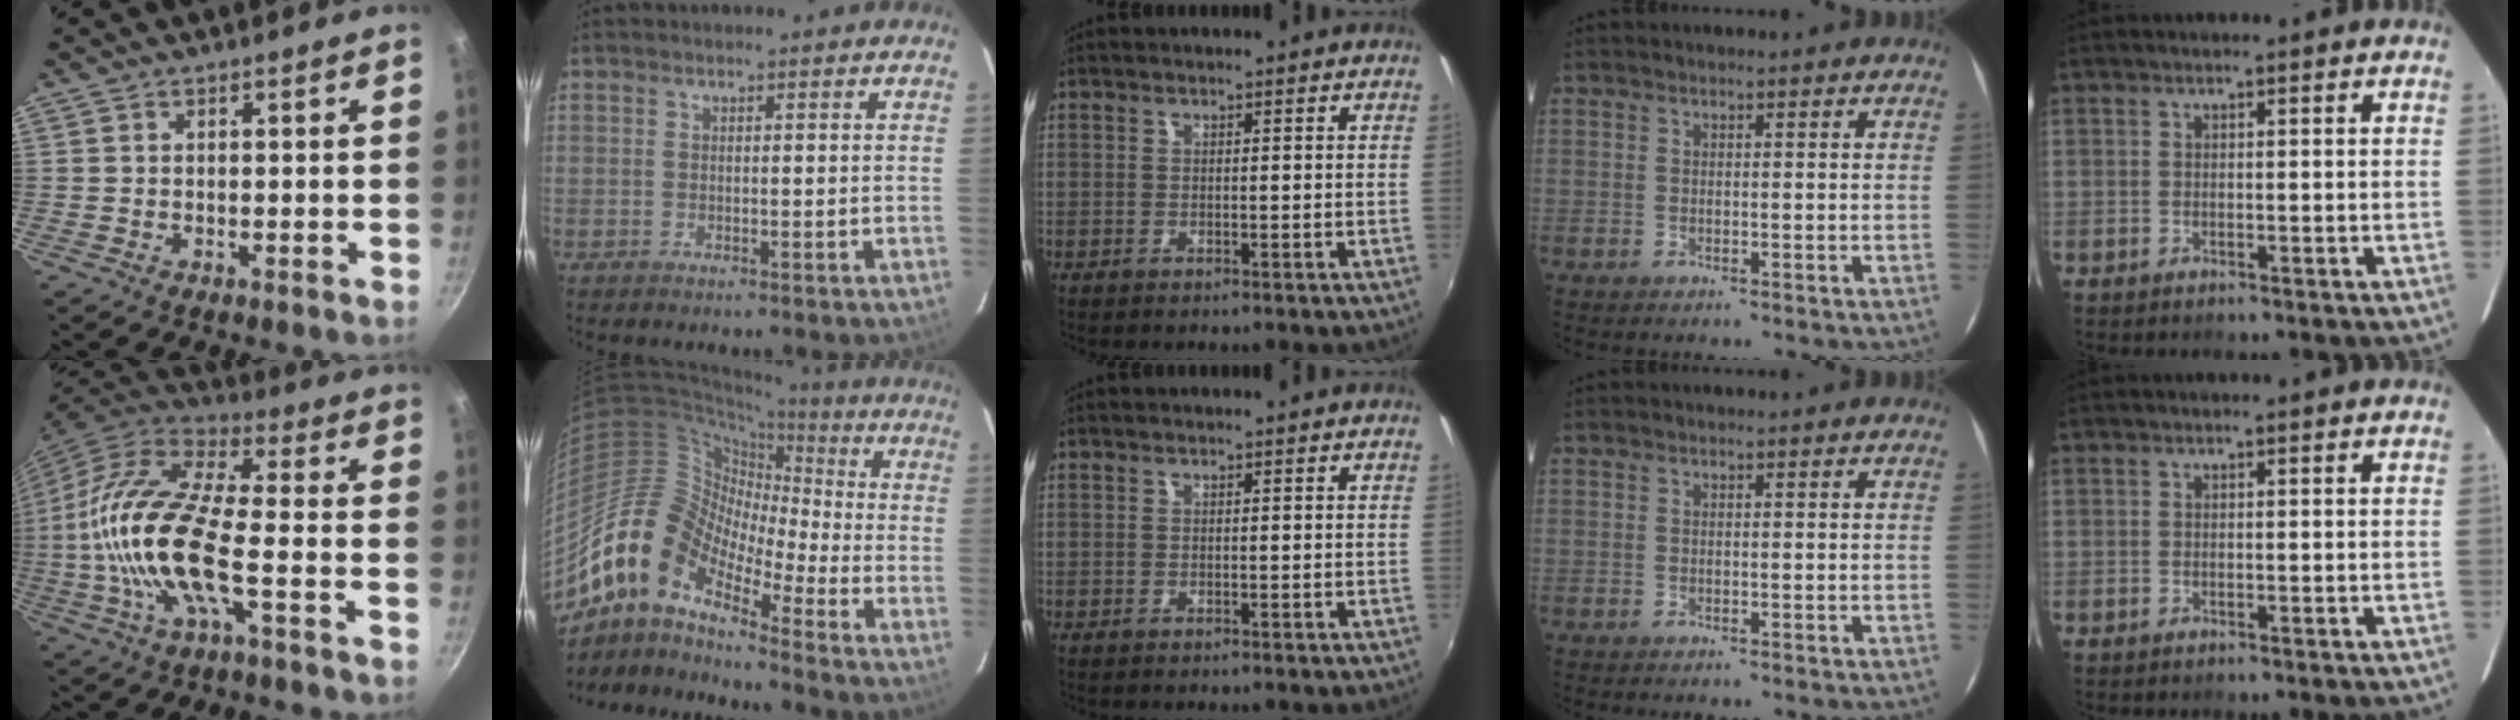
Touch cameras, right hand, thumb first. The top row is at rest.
{"thumb": {"total": 19.4, "force": [-3.7, 6.6, 17.9], "torque": [-0.357, 0.033, -0.088]}, "index": {"total": 15.3, "force": [-10.4, 6.6, 9.0], "torque": [-0.149, 0.003, -0.219]}}